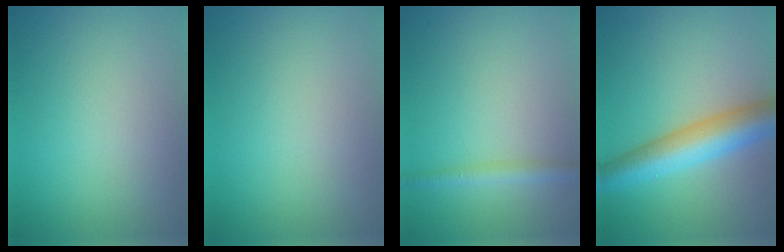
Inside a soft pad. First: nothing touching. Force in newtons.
{"total": 0.0}
{"total": 1.6, "press": 1.6, "slide": 0.1}
{"total": 6.5, "press": 6.5, "slide": 0.2}